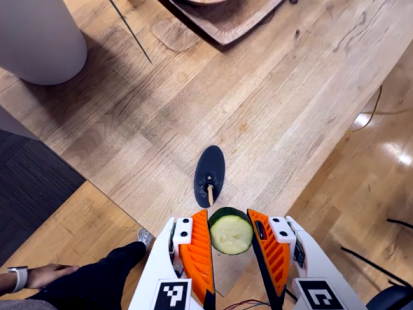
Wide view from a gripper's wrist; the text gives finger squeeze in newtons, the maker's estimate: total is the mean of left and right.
{"total": 7.9, "left": 7.7, "right": 8.2}